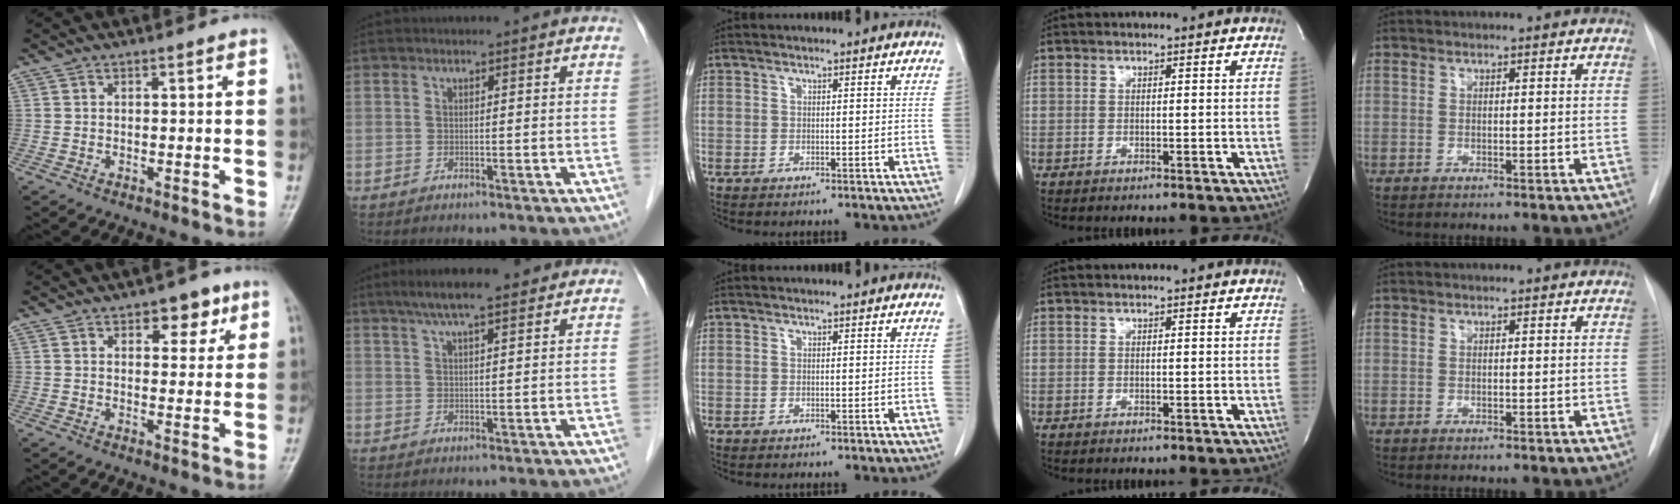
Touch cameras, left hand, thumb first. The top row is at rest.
{"thumb": {"total": 5.9, "force": [3.2, 3.4, 3.7], "torque": [-0.016, -0.012, 0.038]}, "index": {"total": 7.9, "force": [6.0, 1.0, 5.0], "torque": [-0.081, 0.029, 0.097]}}